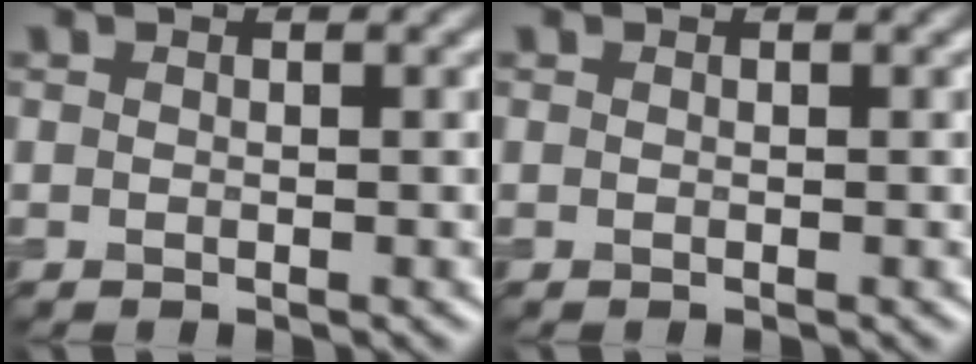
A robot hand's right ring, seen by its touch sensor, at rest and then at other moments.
{"total": 0.0}